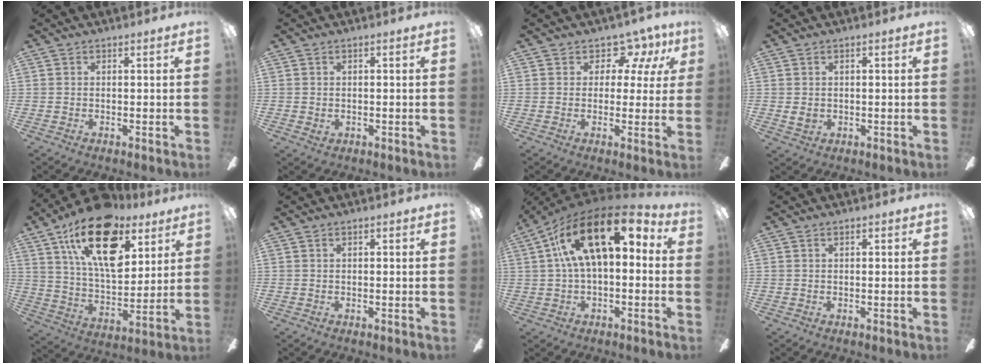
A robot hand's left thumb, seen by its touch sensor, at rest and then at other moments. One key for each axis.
{"total": 1.3, "fx": -0.1, "fy": 1.0, "fz": 0.8, "tx": -0.006, "ty": 0.001, "tz": -0.003}
{"total": 8.0, "fx": 4.9, "fy": 5.2, "fz": 3.6, "tx": -0.057, "ty": -0.025, "tz": 0.090}
{"total": 2.8, "fx": 0.1, "fy": 2.1, "fz": 1.9, "tx": -0.042, "ty": 0.003, "tz": 0.000}
{"total": 23.3, "fx": 12.4, "fy": 12.1, "fz": 15.5, "tx": -0.259, "ty": -0.055, "tz": 0.213}
{"total": 0.9, "fx": 0.4, "fy": 0.4, "fz": 0.7, "tx": -0.014, "ty": 0.003, "tz": 0.007}
{"total": 20.0, "fx": 7.2, "fy": 9.5, "fz": 16.1, "tx": -0.276, "ty": -0.021, "tz": 0.115}
{"total": 1.2, "fx": 0.5, "fy": 0.6, "fz": 0.9, "tx": -0.010, "ty": 0.000, "tz": 0.007}